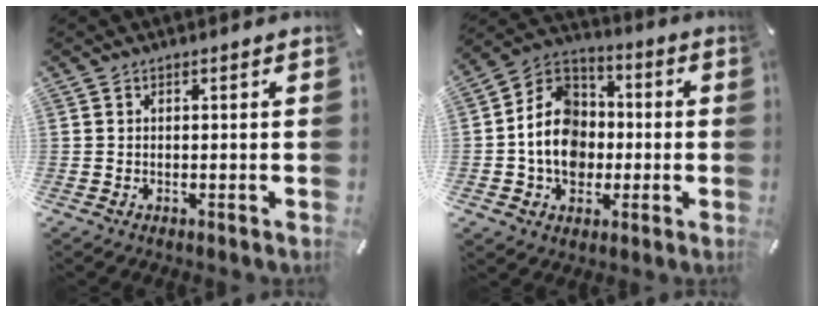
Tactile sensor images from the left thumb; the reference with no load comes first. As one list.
[{"total": 12.8, "force": [-2.7, 10.8, 6.3], "torque": [-0.150, 0.024, -0.049]}]